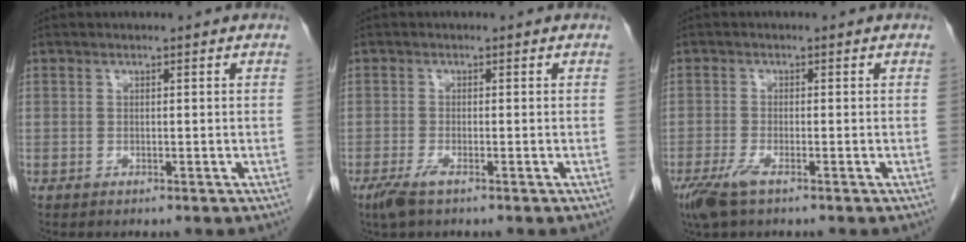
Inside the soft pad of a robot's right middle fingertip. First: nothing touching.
{"total": 2.6, "force": [-1.6, 0.4, 2.0], "torque": [-0.046, -0.006, -0.034]}
{"total": 4.0, "force": [-2.5, 0.8, 3.0], "torque": [-0.069, -0.011, -0.048]}